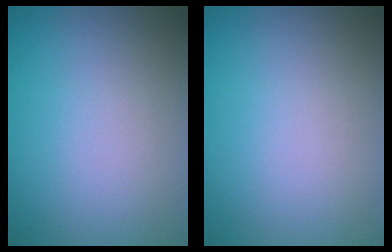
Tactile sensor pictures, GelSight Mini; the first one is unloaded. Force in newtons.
{"total": 0.0}